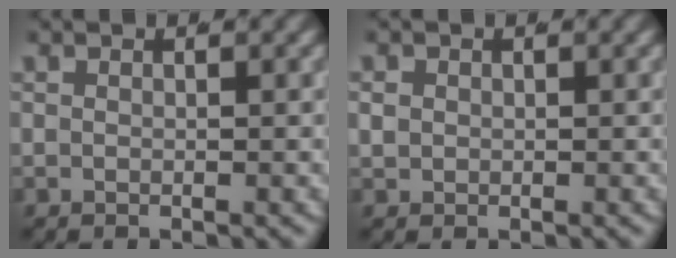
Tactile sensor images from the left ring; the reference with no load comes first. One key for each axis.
{"total": 1.6, "fx": 0.1, "fy": 1.5, "fz": 0.6, "tx": -0.023, "ty": -0.004, "tz": 0.008}